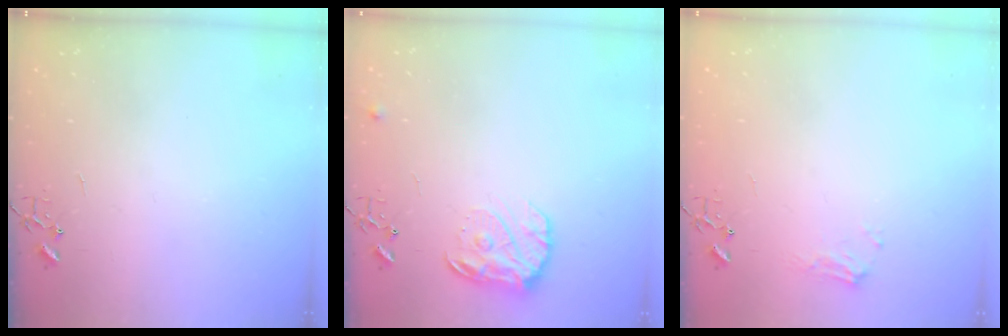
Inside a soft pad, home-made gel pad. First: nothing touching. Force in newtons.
{"total": 12.7, "press": 12.6, "slide": 0.7}
{"total": 7.2, "press": 7.2, "slide": 0.8}